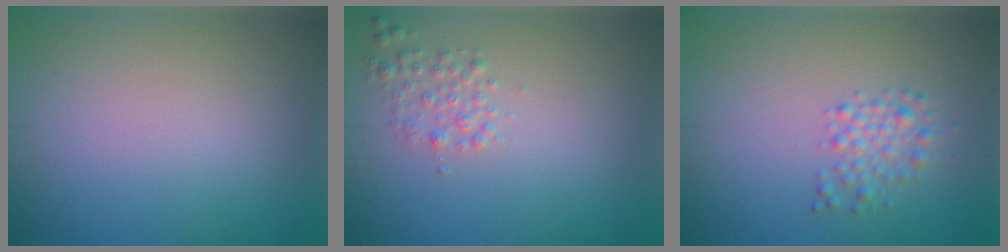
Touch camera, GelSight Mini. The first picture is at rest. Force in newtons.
{"total": 1.5, "press": 1.5, "slide": 0.0}
{"total": 1.9, "press": 1.9, "slide": 0.0}